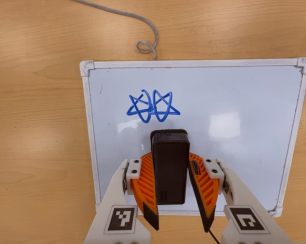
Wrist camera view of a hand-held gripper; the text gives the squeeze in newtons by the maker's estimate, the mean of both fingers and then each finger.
{"total": 6.4, "left": 5.6, "right": 7.2}